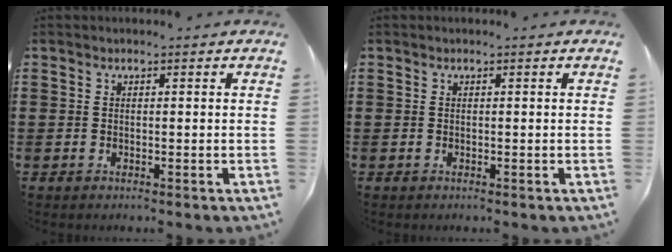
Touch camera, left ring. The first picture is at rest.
{"total": 0.0}